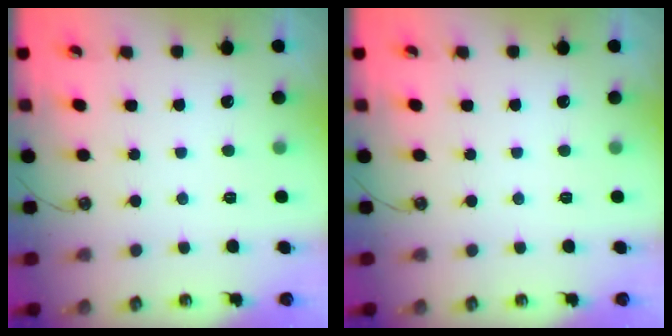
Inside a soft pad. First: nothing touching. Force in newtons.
{"total": 0.0}